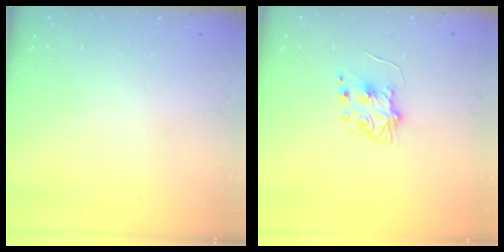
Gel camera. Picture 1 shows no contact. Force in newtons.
{"total": 6.4, "press": 6.4, "slide": 0.4}